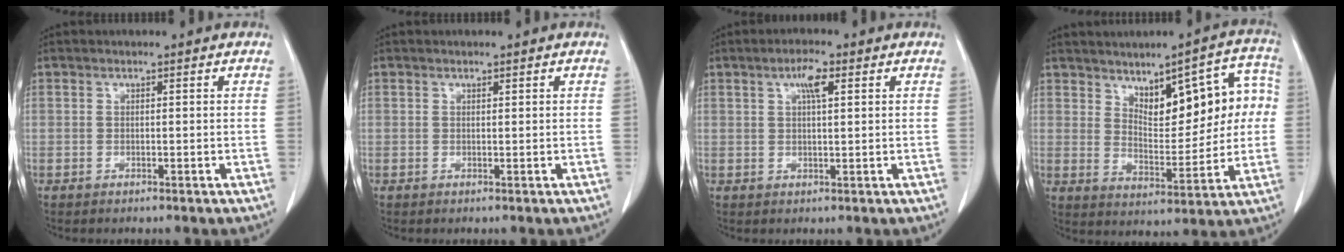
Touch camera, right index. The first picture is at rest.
{"total": 0.0}
{"total": 3.4, "force": [1.5, 0.7, 3.0], "torque": [-0.058, 0.003, 0.025]}
{"total": 10.1, "force": [2.9, 4.0, 8.8], "torque": [-0.105, 0.025, 0.047]}